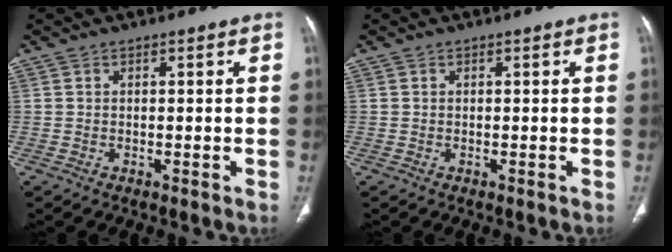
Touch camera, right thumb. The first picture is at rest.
{"total": 0.0}